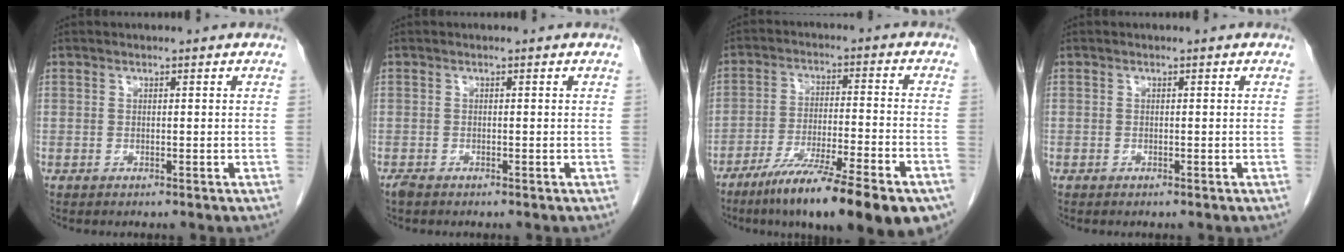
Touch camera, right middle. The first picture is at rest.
{"total": 1.0, "force": [-0.8, 0.3, 0.4], "torque": [-0.018, -0.004, -0.015]}
{"total": 20.4, "force": [-14.6, 2.2, 14.0], "torque": [-0.161, -0.020, -0.227]}
{"total": 0.0}